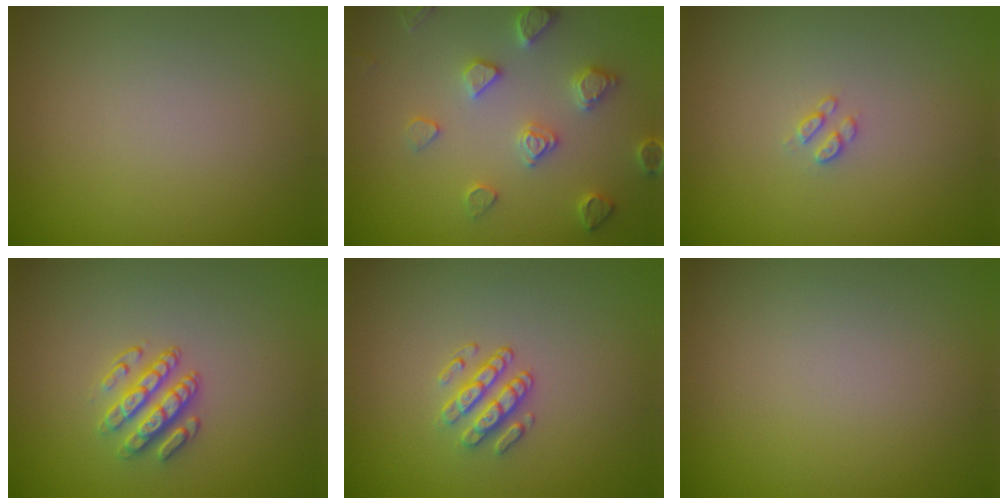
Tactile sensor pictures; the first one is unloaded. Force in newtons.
{"total": 3.6, "press": 3.5, "slide": 0.8}
{"total": 1.0, "press": 0.9, "slide": 0.2}
{"total": 2.9, "press": 2.5, "slide": 1.4}
{"total": 2.0, "press": 1.6, "slide": 1.3}
{"total": 0.0}